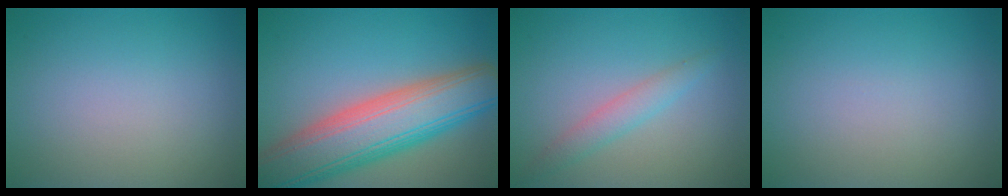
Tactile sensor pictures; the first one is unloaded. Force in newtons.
{"total": 10.8, "press": 10.7, "slide": 0.8}
{"total": 2.0, "press": 2.0, "slide": 0.2}
{"total": 0.0}